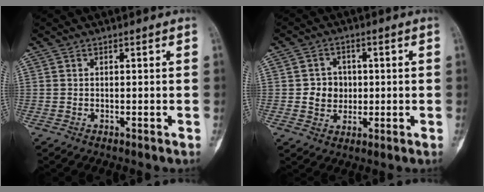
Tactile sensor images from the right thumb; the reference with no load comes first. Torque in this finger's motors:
{"motor_torque": [0.16, 0.04, 0.40, -0.18, -0.04]}